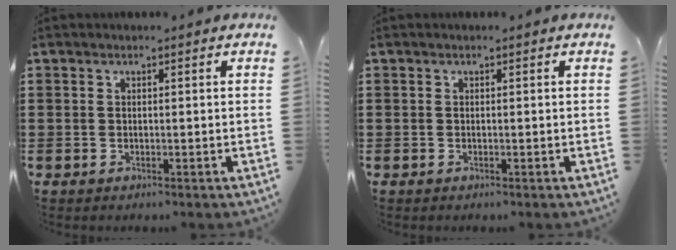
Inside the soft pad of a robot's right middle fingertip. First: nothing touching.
{"total": 0.0}